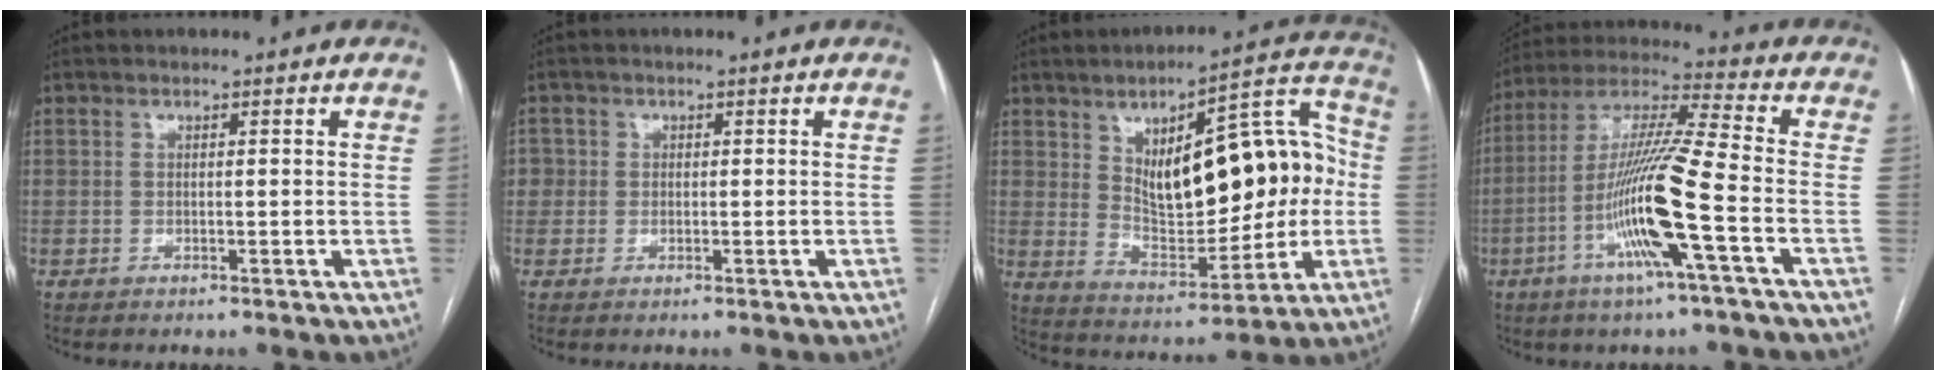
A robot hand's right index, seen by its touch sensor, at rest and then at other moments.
{"total": 2.3, "force": [0.2, 2.3, 0.3], "torque": [0.007, 0.007, 0.003]}
{"total": 20.3, "force": [2.1, 8.2, 18.4], "torque": [-0.272, 0.037, 0.045]}
{"total": 15.1, "force": [-4.9, -0.8, 14.2], "torque": [-0.282, -0.004, -0.100]}